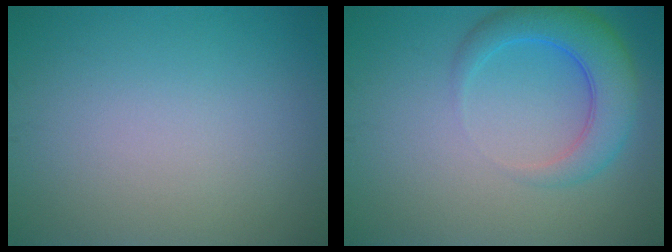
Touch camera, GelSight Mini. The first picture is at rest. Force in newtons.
{"total": 5.0, "press": 5.0, "slide": 0.4}